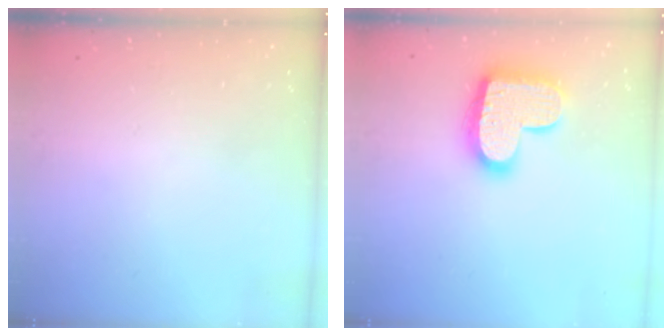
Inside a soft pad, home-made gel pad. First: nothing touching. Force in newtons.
{"total": 16.3, "press": 16.3, "slide": 1.3}